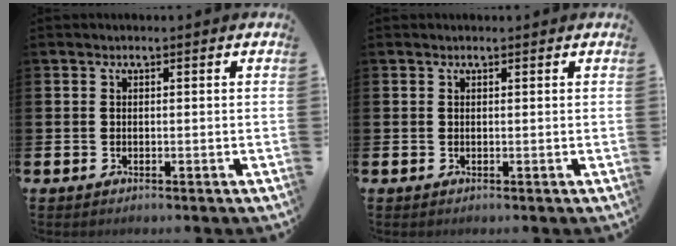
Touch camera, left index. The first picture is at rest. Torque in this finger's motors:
{"motor_torque": [0.83, -1.31, 0.03, 0.04]}